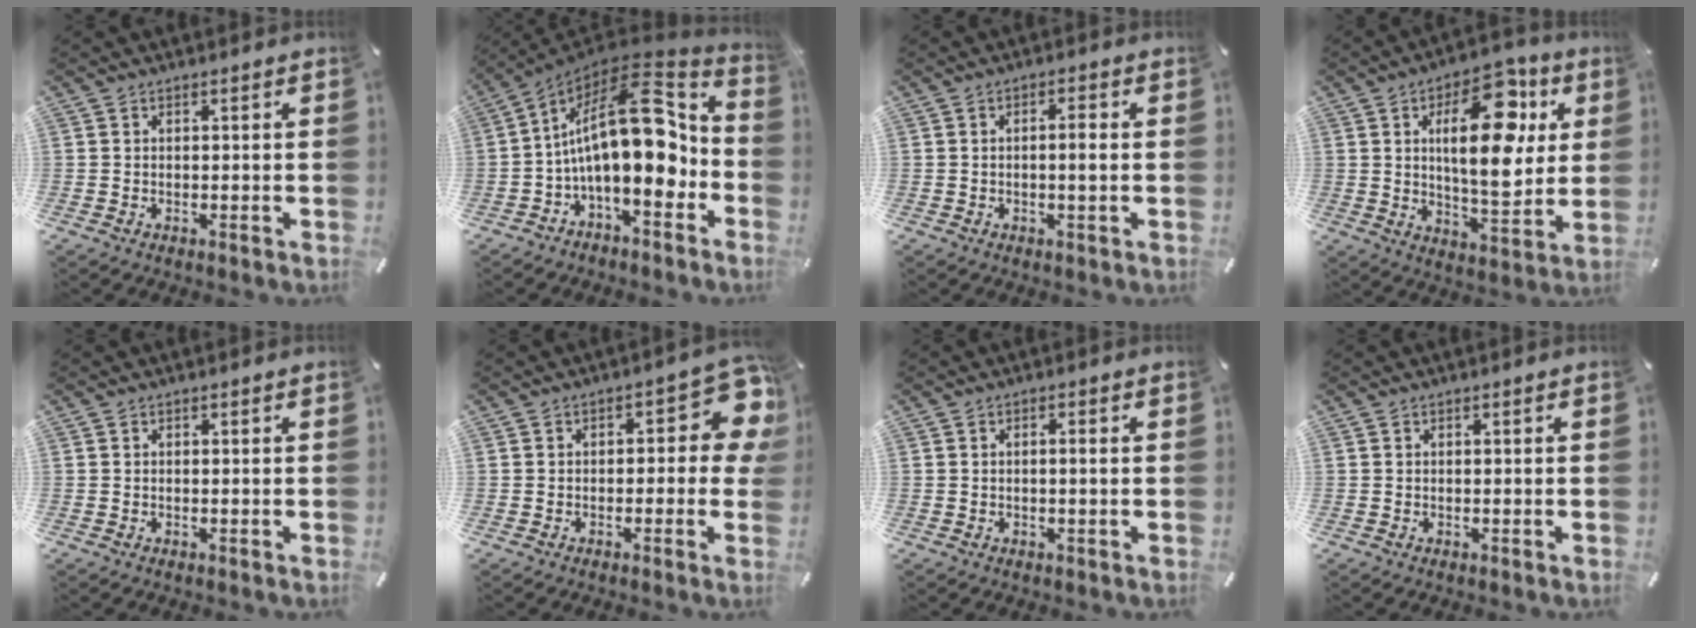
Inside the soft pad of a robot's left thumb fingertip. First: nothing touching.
{"total": 22.2, "force": [0.7, 10.1, 19.8], "torque": [-0.343, -0.024, 0.007]}
{"total": 3.3, "force": [0.0, 0.6, 3.2], "torque": [-0.060, 0.002, -0.003]}
{"total": 20.4, "force": [6.3, 9.9, 16.7], "torque": [-0.242, -0.017, 0.093]}
{"total": 0.0}
{"total": 10.9, "force": [2.3, 5.0, 9.4], "torque": [-0.114, -0.016, 0.039]}
{"total": 1.5, "force": [0.0, 0.1, 1.5], "torque": [-0.028, -0.002, -0.001]}
{"total": 0.0}